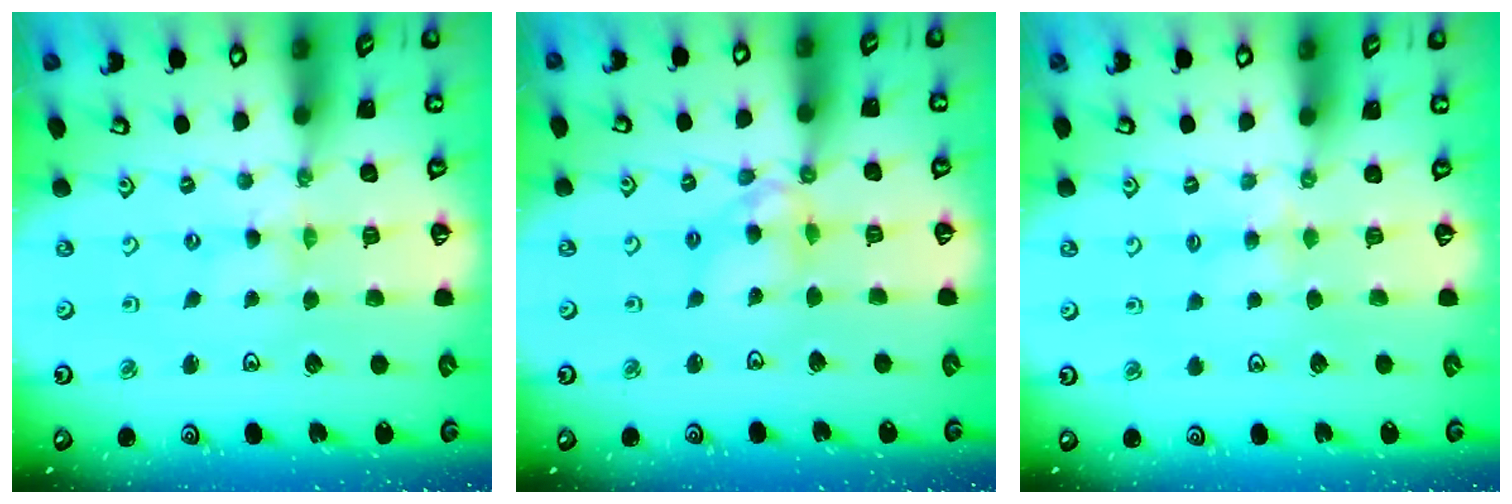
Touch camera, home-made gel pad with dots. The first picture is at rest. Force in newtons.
{"total": 9.0, "press": 9.0, "slide": 1.0}
{"total": 4.0, "press": 4.0, "slide": 0.5}